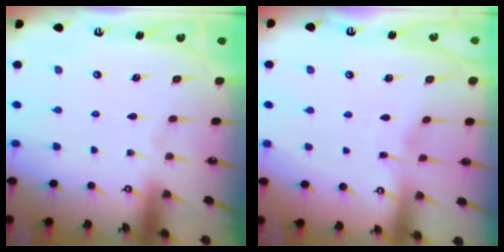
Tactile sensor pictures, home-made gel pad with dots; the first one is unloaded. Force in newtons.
{"total": 2.5, "press": 2.5, "slide": 0.2}